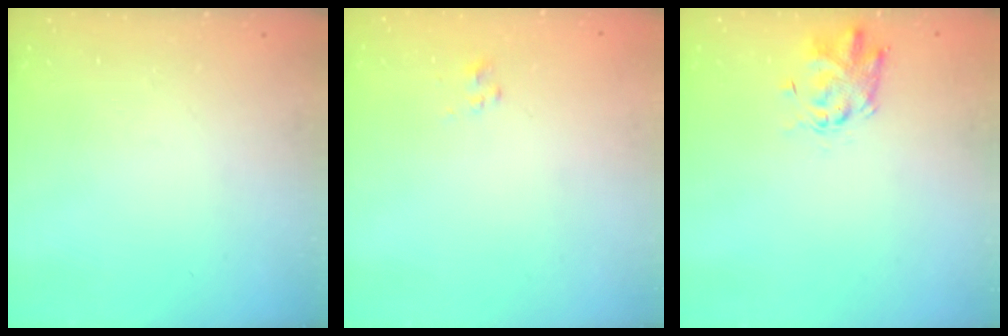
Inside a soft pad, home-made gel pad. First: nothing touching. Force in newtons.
{"total": 2.3, "press": 2.1, "slide": 0.8}
{"total": 2.5, "press": 2.4, "slide": 0.7}